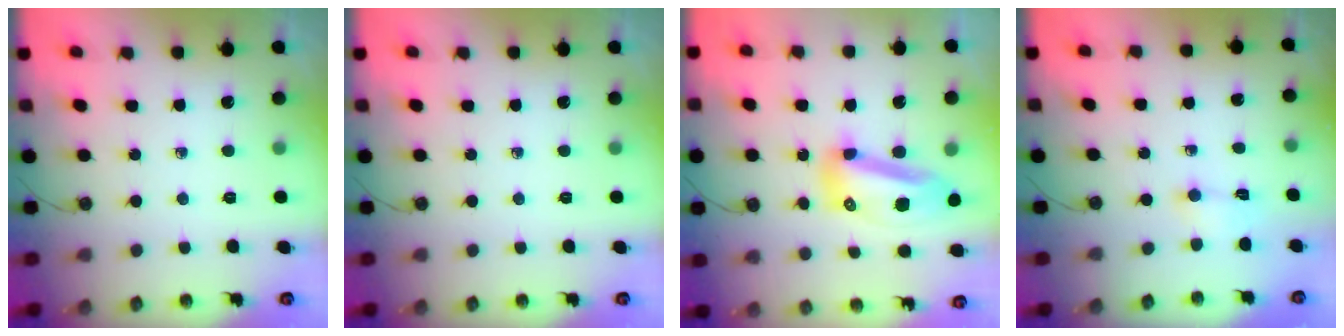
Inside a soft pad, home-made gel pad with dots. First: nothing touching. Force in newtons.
{"total": 0.0}
{"total": 12.2, "press": 12.1, "slide": 1.4}
{"total": 1.9, "press": 1.7, "slide": 0.7}